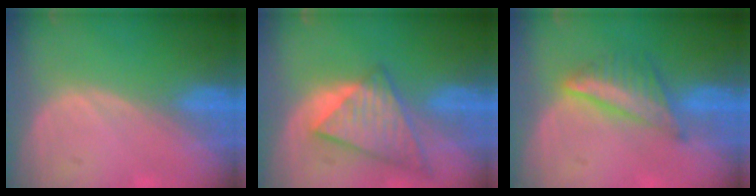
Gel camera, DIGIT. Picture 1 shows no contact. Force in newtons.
{"total": 9.0, "press": 7.8, "slide": 4.4}
{"total": 6.2, "press": 5.9, "slide": 2.0}